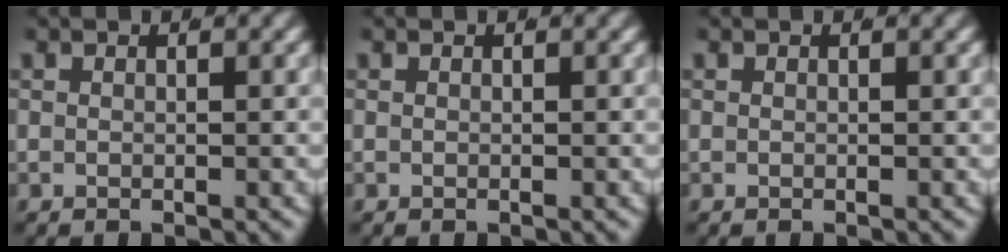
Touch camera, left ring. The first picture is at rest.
{"total": 0.0}
{"total": 0.0}